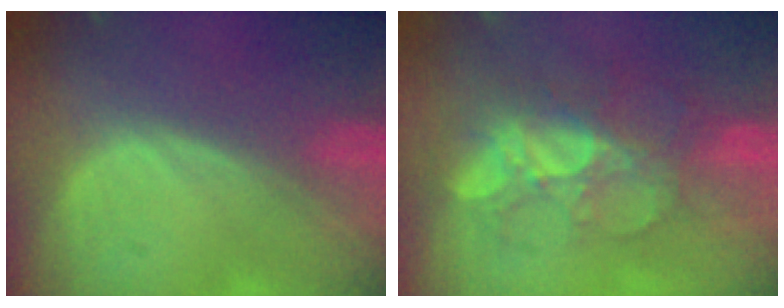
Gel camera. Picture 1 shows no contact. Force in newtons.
{"total": 8.3, "press": 7.7, "slide": 3.1}